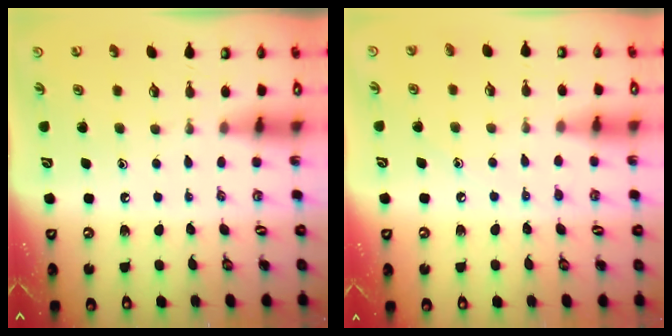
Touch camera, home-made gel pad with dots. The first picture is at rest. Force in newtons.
{"total": 4.9, "press": 4.9, "slide": 0.5}